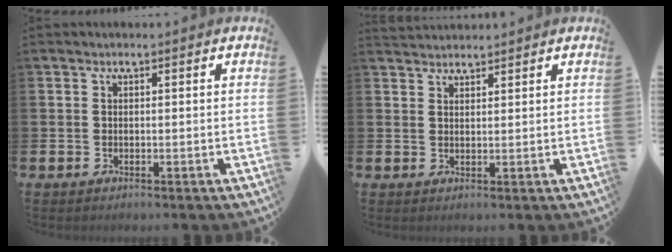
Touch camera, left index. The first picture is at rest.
{"total": 2.4, "force": [2.3, 0.6, 0.0], "torque": [0.008, -0.011, 0.041]}